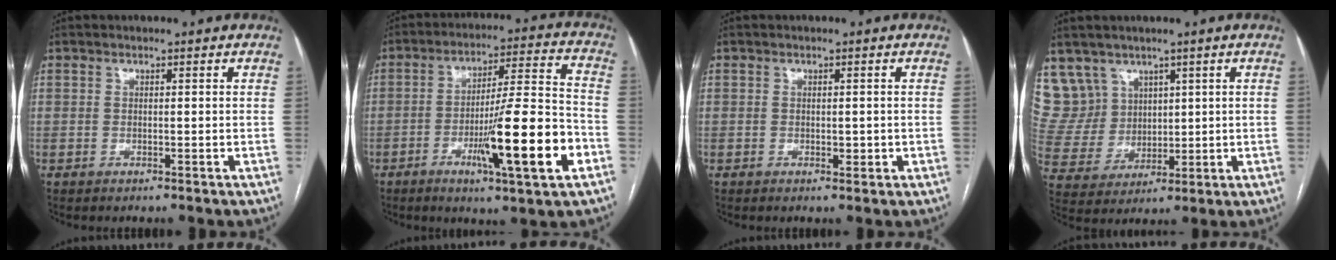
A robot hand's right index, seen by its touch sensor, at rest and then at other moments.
{"total": 16.3, "force": [-6.0, 0.6, 15.1], "torque": [-0.244, -0.009, -0.093]}
{"total": 1.4, "force": [-0.2, 0.8, 1.1], "torque": [-0.014, -0.001, 0.000]}
{"total": 8.9, "force": [5.7, 6.9, 0.3], "torque": [-0.017, 0.032, 0.133]}